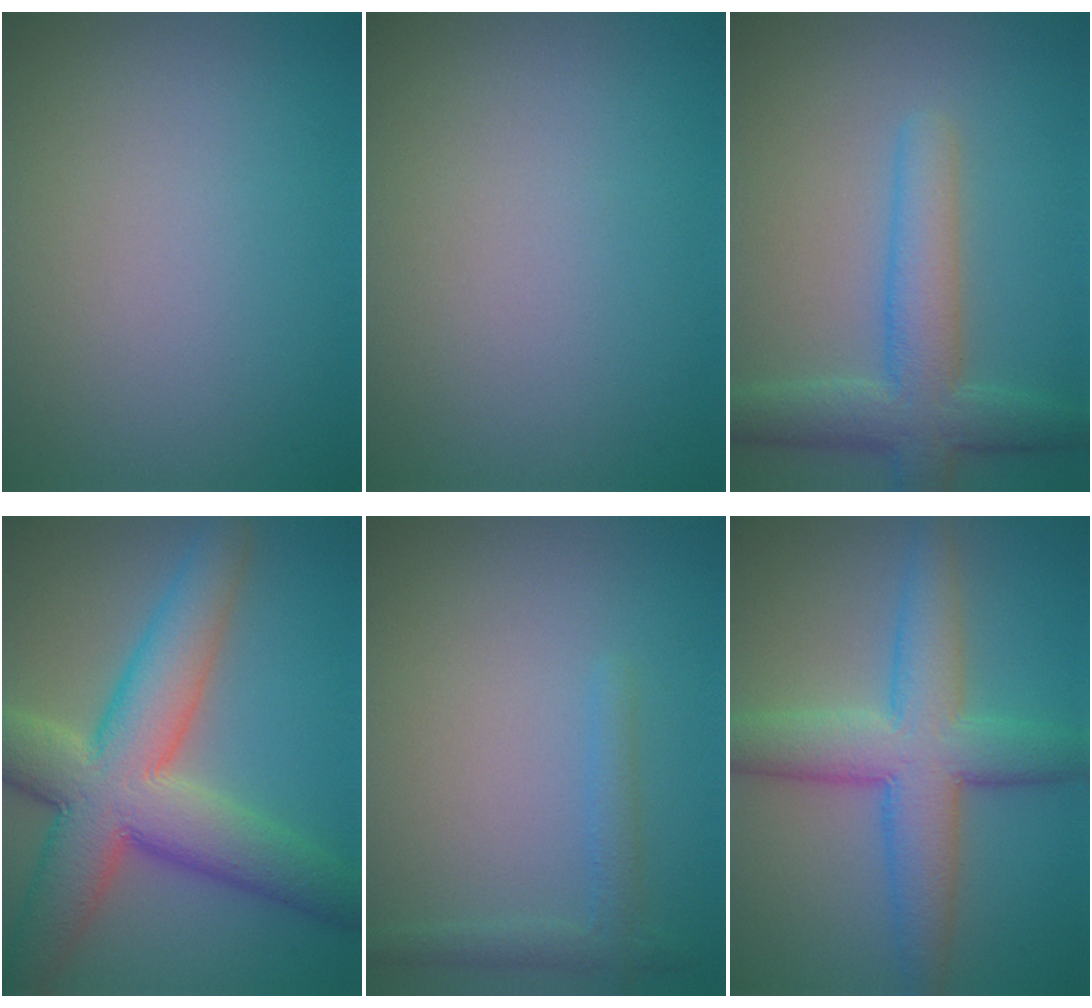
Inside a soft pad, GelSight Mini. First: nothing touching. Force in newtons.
{"total": 0.0}
{"total": 5.3, "press": 5.3, "slide": 0.2}
{"total": 10.4, "press": 10.4, "slide": 0.5}
{"total": 1.9, "press": 1.8, "slide": 0.2}
{"total": 7.2, "press": 7.2, "slide": 0.1}